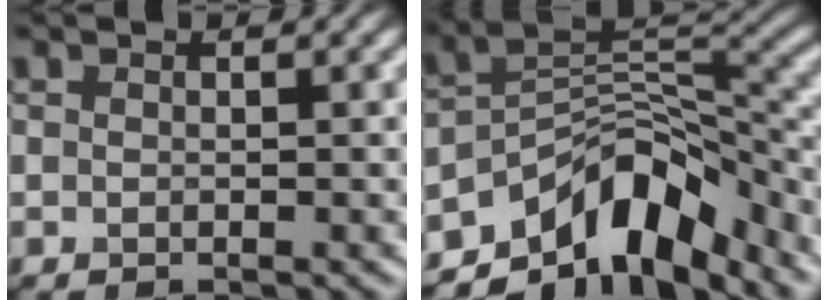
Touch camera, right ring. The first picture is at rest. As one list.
[{"total": 9.5, "force": [-6.8, 4.0, 5.3], "torque": [-0.063, 0.004, -0.127]}]